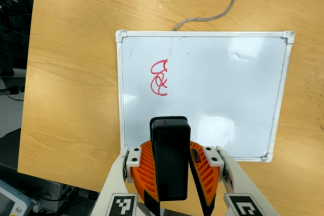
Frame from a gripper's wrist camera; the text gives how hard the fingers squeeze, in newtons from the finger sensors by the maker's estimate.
{"total": 9.5, "left": 9.1, "right": 9.9}